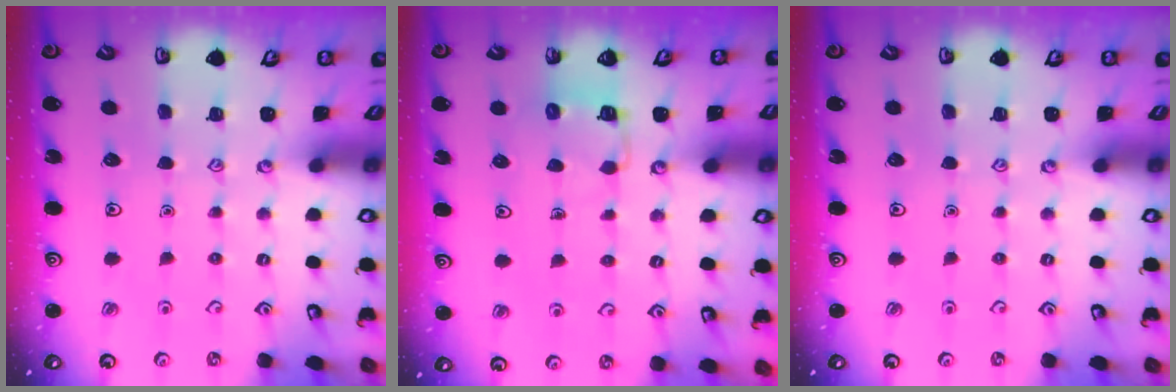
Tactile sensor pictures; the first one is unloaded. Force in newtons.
{"total": 5.5, "press": 5.5, "slide": 0.6}
{"total": 0.0}